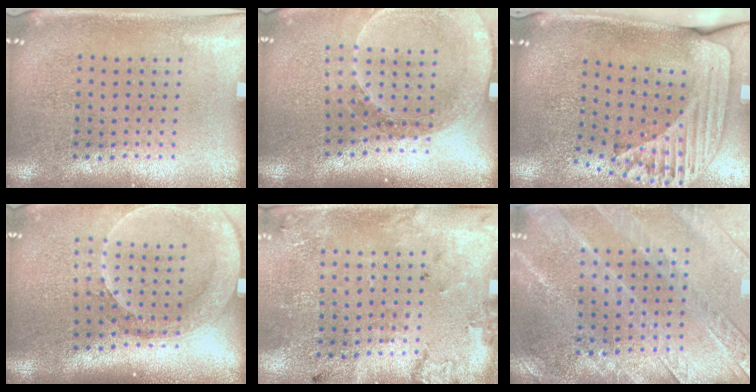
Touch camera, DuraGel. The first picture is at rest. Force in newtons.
{"total": 1.6, "press": 1.6, "slide": 0.2}
{"total": 2.4, "press": 1.8, "slide": 1.7}
{"total": 2.6, "press": 2.0, "slide": 1.7}
{"total": 2.3, "press": 1.4, "slide": 1.9}
{"total": 2.8, "press": 2.7, "slide": 0.6}